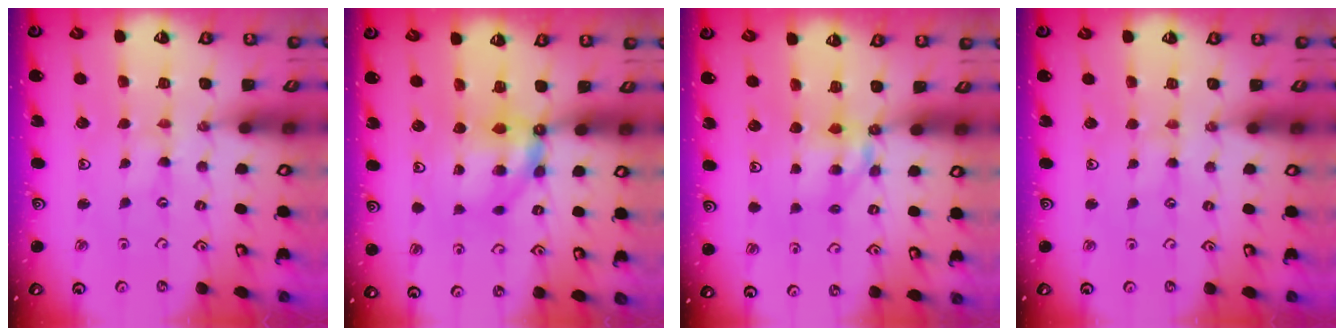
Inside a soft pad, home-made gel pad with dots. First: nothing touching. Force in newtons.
{"total": 7.3, "press": 7.3, "slide": 0.5}
{"total": 6.3, "press": 6.3, "slide": 0.2}
{"total": 1.0, "press": 0.9, "slide": 0.2}